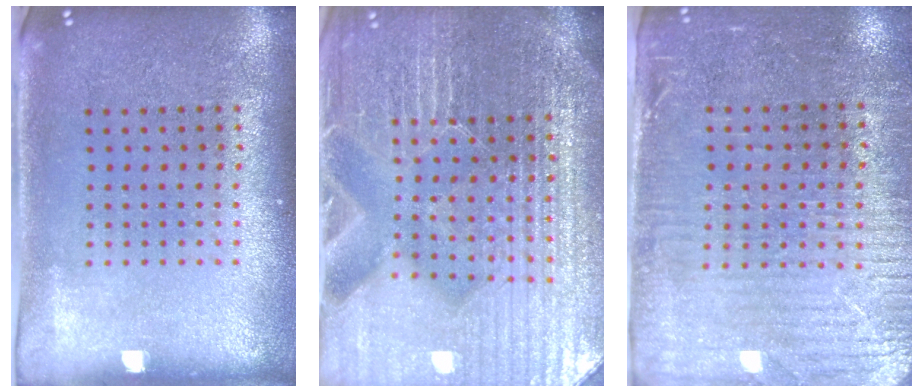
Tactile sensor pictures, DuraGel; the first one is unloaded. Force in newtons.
{"total": 5.8, "press": 5.3, "slide": 2.3}
{"total": 3.5, "press": 2.9, "slide": 1.8}